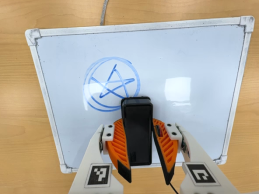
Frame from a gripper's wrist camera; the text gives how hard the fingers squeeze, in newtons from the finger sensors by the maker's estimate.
{"total": 10.0, "left": 10.3, "right": 9.8}